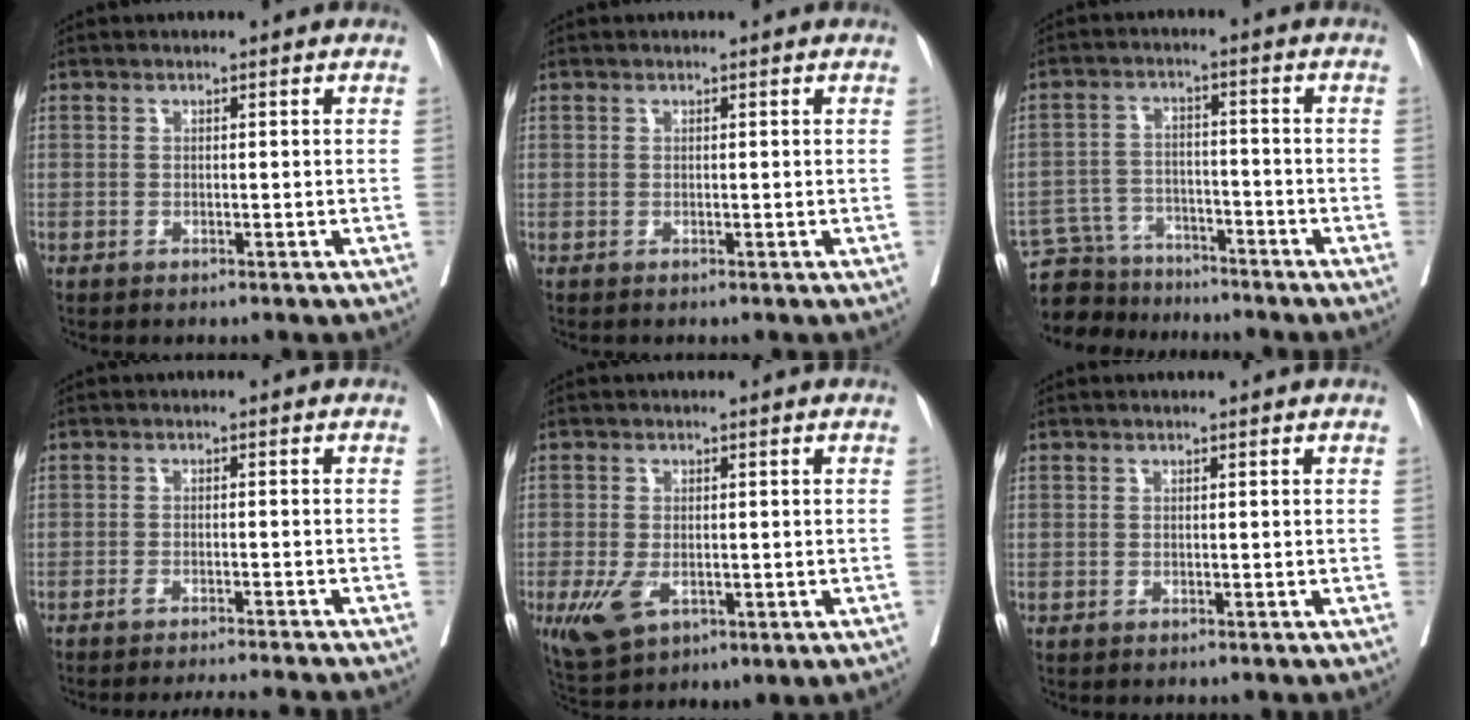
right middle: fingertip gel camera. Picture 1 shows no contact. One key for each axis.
{"total": 0.0}
{"total": 8.2, "fx": -7.5, "fy": 3.2, "fz": -0.1, "tx": 0.001, "ty": 0.024, "tz": -0.127}
{"total": 8.2, "fx": -7.9, "fy": -0.7, "fz": 2.2, "tx": -0.013, "ty": -0.008, "tz": -0.101}
{"total": 8.0, "fx": -2.3, "fy": 4.1, "fz": 6.4, "tx": -0.119, "ty": -0.016, "tz": -0.025}
{"total": 0.0}